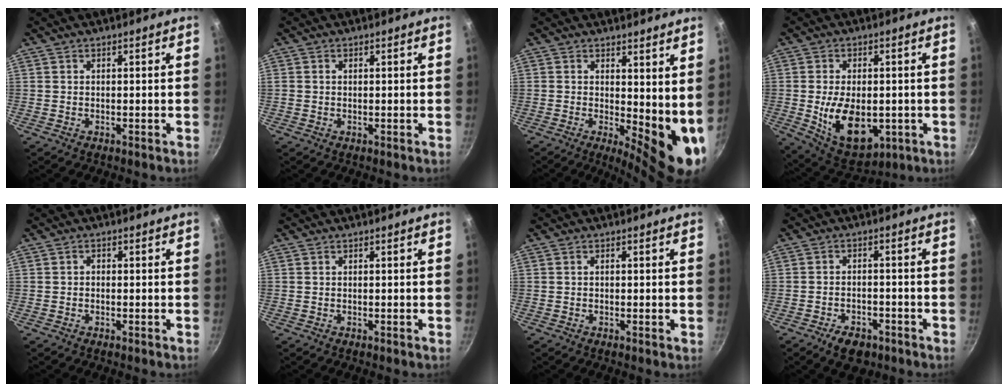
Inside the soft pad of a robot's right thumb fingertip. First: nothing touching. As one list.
[{"total": 0.6, "force": [0.0, 0.5, 0.2], "torque": [-0.002, 0.003, 0.000]}, {"total": 10.8, "force": [1.6, 4.2, 9.8], "torque": [-0.106, -0.028, 0.028]}, {"total": 14.4, "force": [-2.1, 8.8, 11.2], "torque": [-0.159, -0.010, -0.015]}, {"total": 0.8, "force": [-0.3, 0.7, 0.4], "torque": [-0.005, 0.004, -0.006]}, {"total": 0.0}, {"total": 0.8, "force": [0.0, 0.4, 0.7], "torque": [-0.011, 0.002, -0.001]}, {"total": 5.9, "force": [-3.7, 3.4, 3.1], "torque": [-0.039, 0.027, -0.050]}]